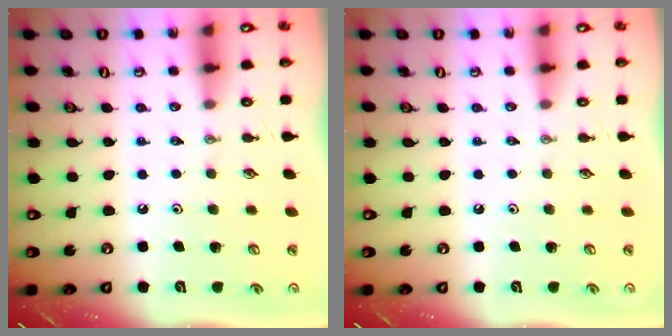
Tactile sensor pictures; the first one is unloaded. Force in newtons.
{"total": 0.0}